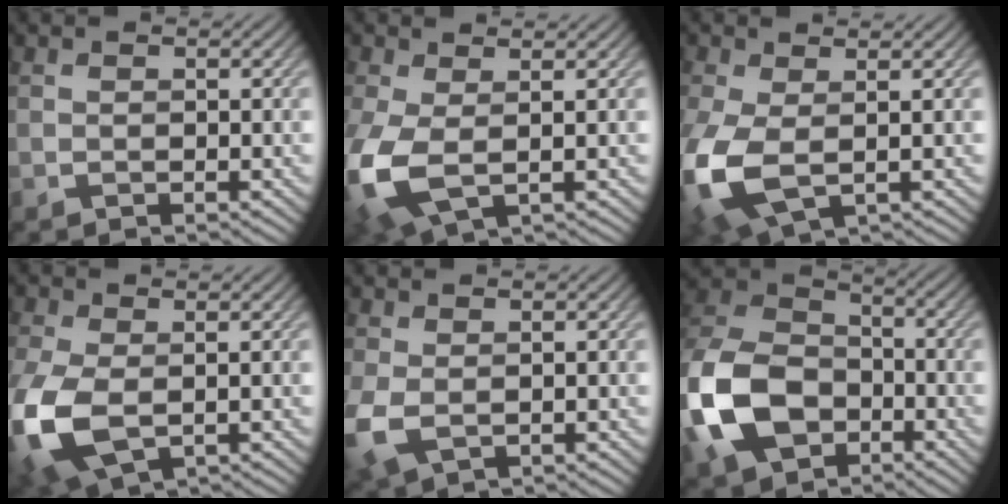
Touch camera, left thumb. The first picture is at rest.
{"total": 8.7, "force": [-1.2, 4.9, 7.2], "torque": [-0.202, -0.022, -0.019]}
{"total": 9.8, "force": [-1.6, 5.6, 7.9], "torque": [-0.225, -0.023, -0.024]}
{"total": 10.8, "force": [-2.3, 6.4, 8.4], "torque": [-0.234, -0.025, -0.038]}
{"total": 5.2, "force": [-1.0, 3.3, 3.9], "torque": [-0.110, -0.014, -0.019]}
{"total": 14.5, "force": [-5.2, 10.2, 8.9], "torque": [-0.229, -0.022, -0.114]}